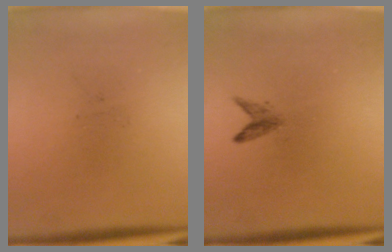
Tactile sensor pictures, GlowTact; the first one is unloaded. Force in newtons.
{"total": 1.3}